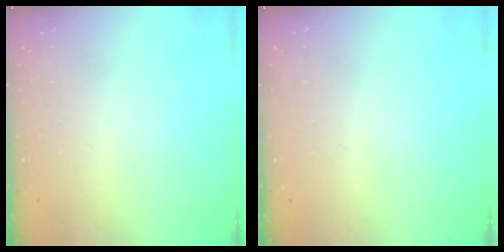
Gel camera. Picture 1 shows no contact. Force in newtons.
{"total": 0.0}